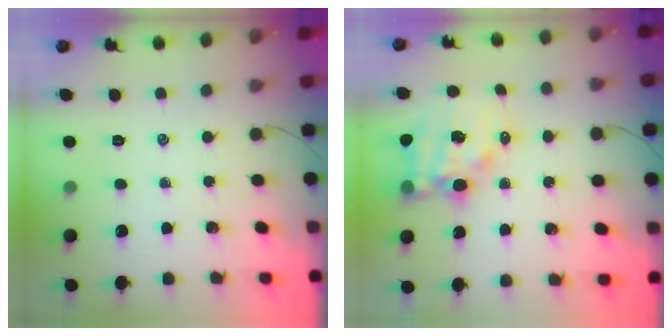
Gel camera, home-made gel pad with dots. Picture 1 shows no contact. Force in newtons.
{"total": 12.3, "press": 11.8, "slide": 3.4}